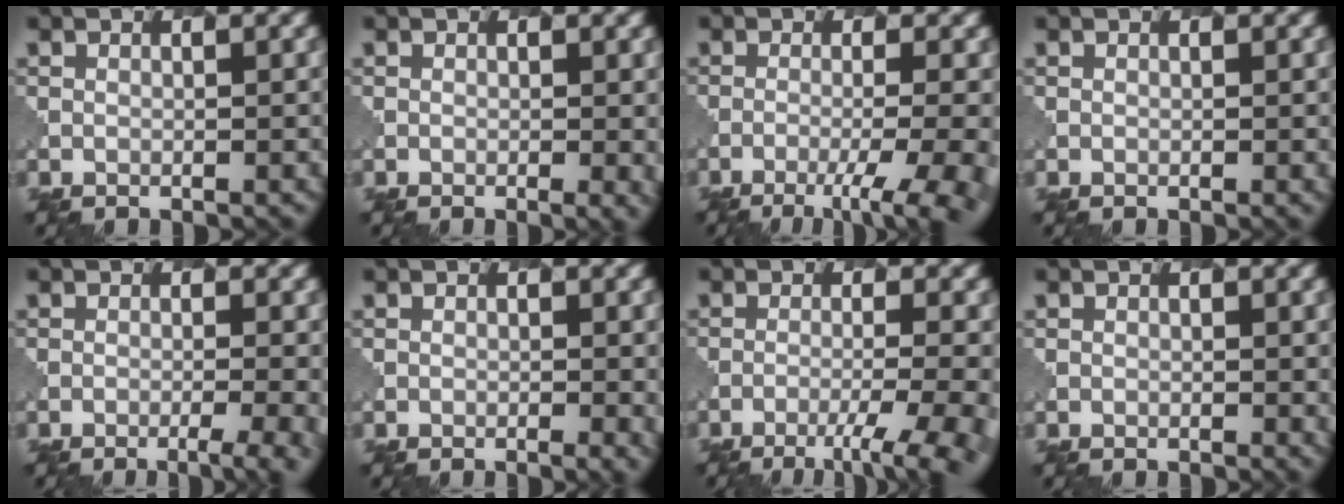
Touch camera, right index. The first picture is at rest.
{"total": 2.0, "force": [-0.2, 0.6, 1.9], "torque": [-0.024, -0.004, 0.002]}
{"total": 6.8, "force": [-3.2, 1.9, 5.7], "torque": [-0.080, -0.009, -0.043]}
{"total": 0.0}
{"total": 4.6, "force": [-1.8, 1.7, 3.8], "torque": [-0.025, 0.007, -0.022]}
{"total": 1.7, "force": [-0.3, 0.4, 1.6], "torque": [-0.020, -0.001, -0.003]}
{"total": 6.2, "force": [-3.2, 1.4, 5.1], "torque": [-0.074, -0.007, -0.045]}
{"total": 0.7, "force": [0.2, 0.2, 0.6], "torque": [-0.009, -0.003, 0.004]}